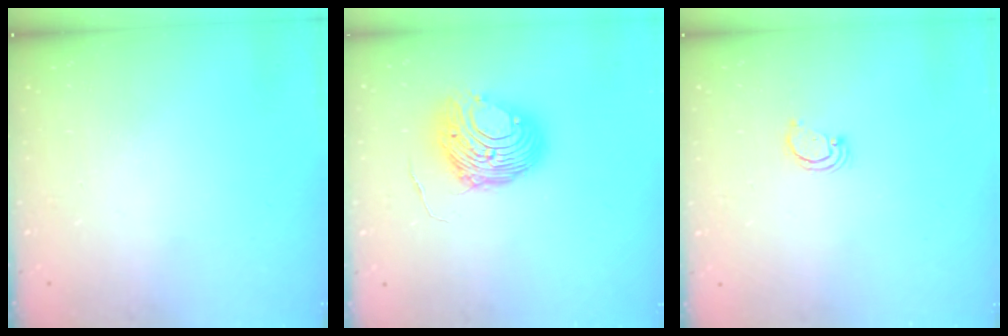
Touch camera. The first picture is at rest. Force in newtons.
{"total": 10.6, "press": 10.6, "slide": 0.8}
{"total": 2.1, "press": 2.1, "slide": 0.2}